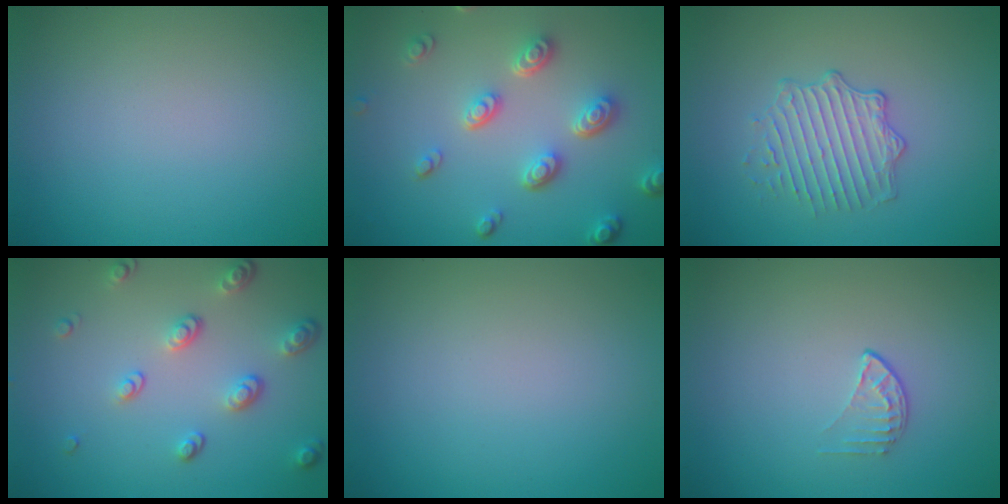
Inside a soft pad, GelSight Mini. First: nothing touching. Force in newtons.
{"total": 4.5, "press": 3.6, "slide": 2.8}
{"total": 2.6, "press": 2.0, "slide": 1.6}
{"total": 3.4, "press": 2.7, "slide": 2.2}
{"total": 0.0}
{"total": 1.1, "press": 0.7, "slide": 0.9}